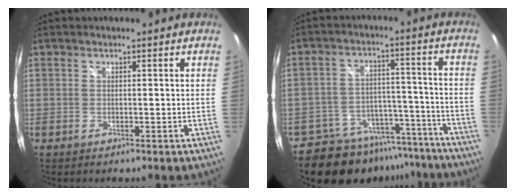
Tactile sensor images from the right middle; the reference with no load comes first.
{"total": 15.2, "force": [-12.0, 8.3, 4.0], "torque": [-0.086, 0.035, -0.151]}